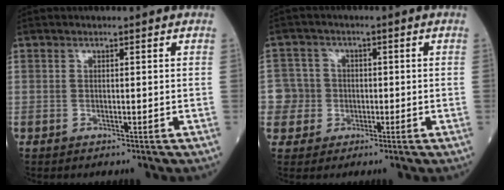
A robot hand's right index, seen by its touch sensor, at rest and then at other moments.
{"total": 5.0, "force": [-1.0, 4.9, -0.2], "torque": [0.011, 0.016, -0.019]}